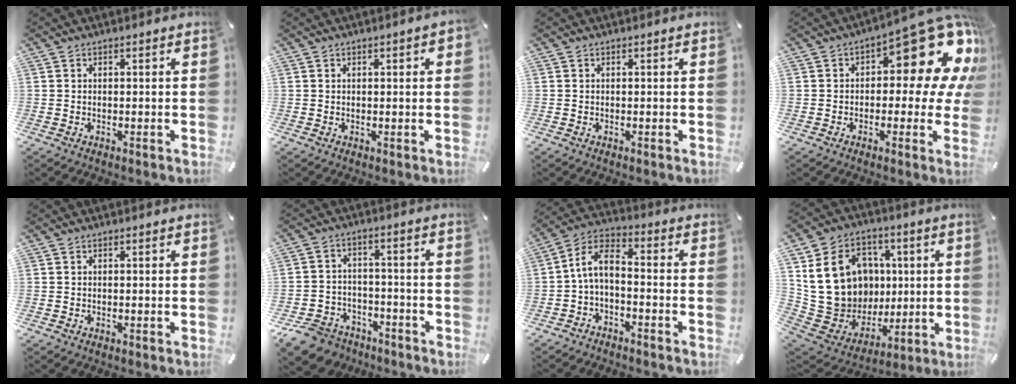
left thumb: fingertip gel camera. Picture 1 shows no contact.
{"total": 1.5, "force": [0.5, 0.4, 1.3], "torque": [-0.025, 0.003, 0.008]}
{"total": 0.0}
{"total": 17.7, "force": [7.9, 7.7, 13.8], "torque": [-0.167, -0.064, 0.125]}
{"total": 0.0}
{"total": 9.0, "force": [-6.5, 5.8, 2.1], "torque": [-0.041, 0.045, -0.119]}
{"total": 6.5, "force": [-1.6, 3.4, 5.3], "torque": [-0.118, 0.000, -0.034]}
{"total": 20.8, "force": [4.9, 18.2, 8.7], "torque": [-0.151, -0.019, 0.130]}